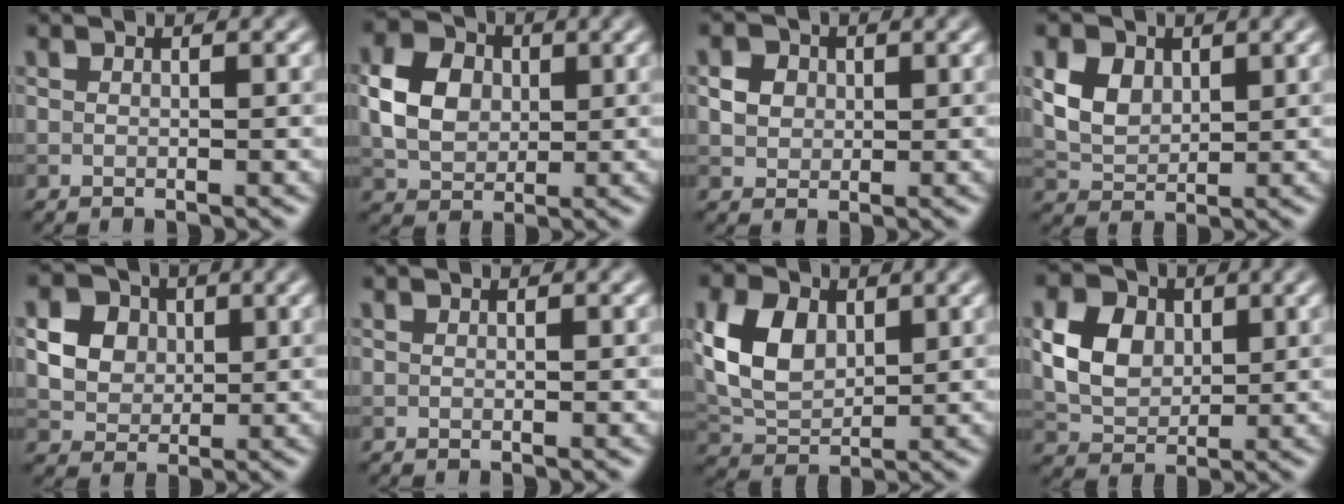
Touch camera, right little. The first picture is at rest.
{"total": 5.5, "force": [0.6, 4.3, 3.4], "torque": [-0.074, 0.007, 0.008]}
{"total": 2.1, "force": [0.4, 1.8, 0.9], "torque": [-0.016, -0.003, 0.012]}
{"total": 3.8, "force": [1.3, 2.7, 2.2], "torque": [-0.052, 0.001, 0.024]}
{"total": 6.5, "force": [2.1, 5.3, 3.0], "torque": [-0.071, 0.020, 0.038]}
{"total": 0.0}
{"total": 6.2, "force": [1.5, 4.2, 4.3], "torque": [-0.097, 0.005, 0.030]}
{"total": 5.4, "force": [1.1, 4.1, 3.4], "torque": [-0.074, 0.003, 0.018]}